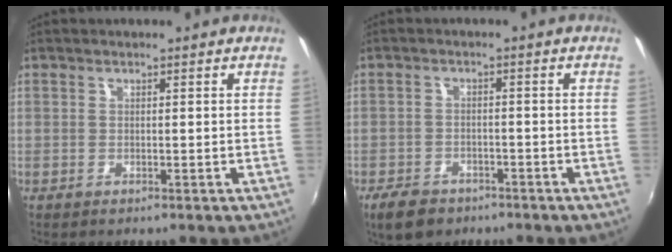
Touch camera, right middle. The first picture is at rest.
{"total": 6.7, "force": [-4.7, 3.9, 2.7], "torque": [-0.077, -0.002, -0.076]}